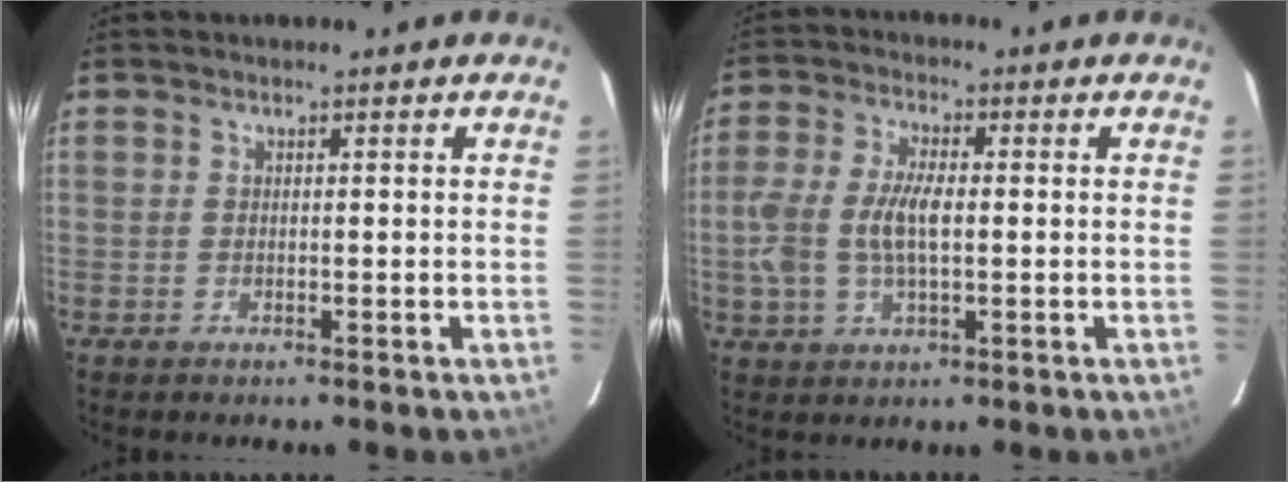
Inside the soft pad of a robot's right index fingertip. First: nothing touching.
{"total": 9.1, "force": [-0.6, 4.3, 8.0], "torque": [-0.166, 0.005, -0.012]}